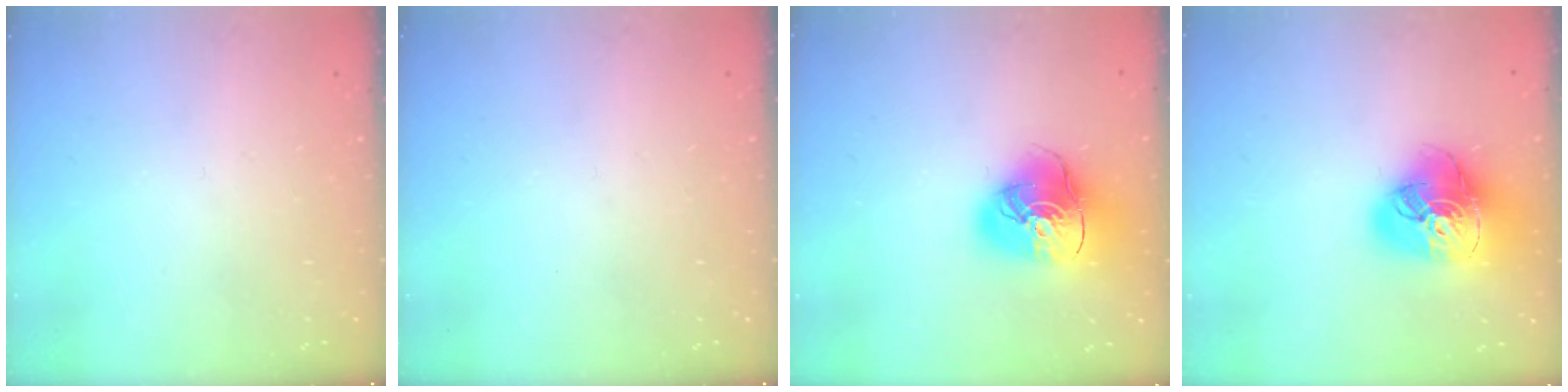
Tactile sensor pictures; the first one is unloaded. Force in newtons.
{"total": 0.0}
{"total": 16.9, "press": 16.8, "slide": 2.0}
{"total": 20.6, "press": 20.5, "slide": 2.1}